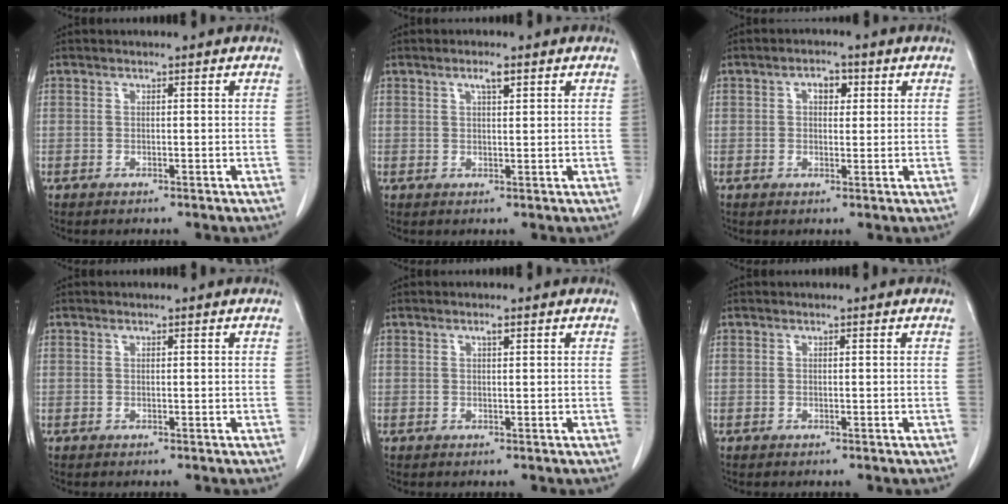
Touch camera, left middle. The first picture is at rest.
{"total": 2.1, "force": [1.2, 0.4, 1.7], "torque": [-0.033, 0.001, 0.021]}
{"total": 2.9, "force": [1.0, 1.7, 2.1], "torque": [-0.033, 0.010, 0.014]}
{"total": 0.0}
{"total": 0.8, "force": [0.5, 0.1, 0.6], "torque": [-0.013, -0.001, 0.007]}
{"total": 0.0}